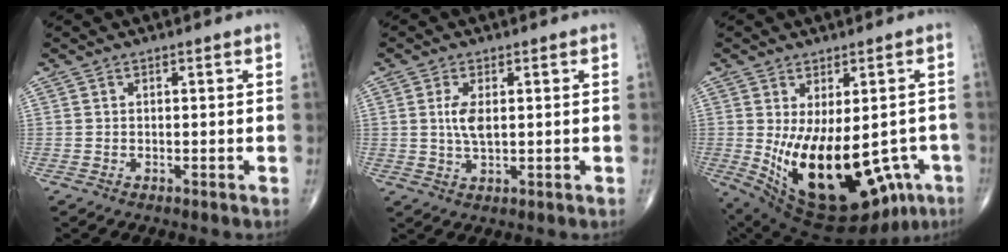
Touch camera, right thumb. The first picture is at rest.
{"total": 4.4, "force": [0.7, 2.0, 3.9], "torque": [-0.080, -0.006, 0.016]}
{"total": 22.4, "force": [-6.4, 11.4, 18.2], "torque": [-0.263, -0.019, -0.063]}